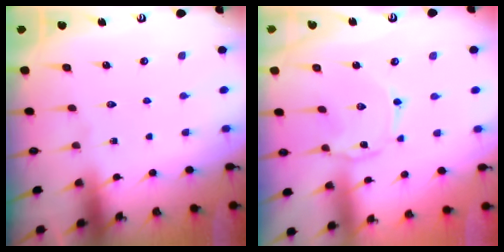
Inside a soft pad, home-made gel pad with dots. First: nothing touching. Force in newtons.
{"total": 1.7, "press": 1.7, "slide": 0.2}